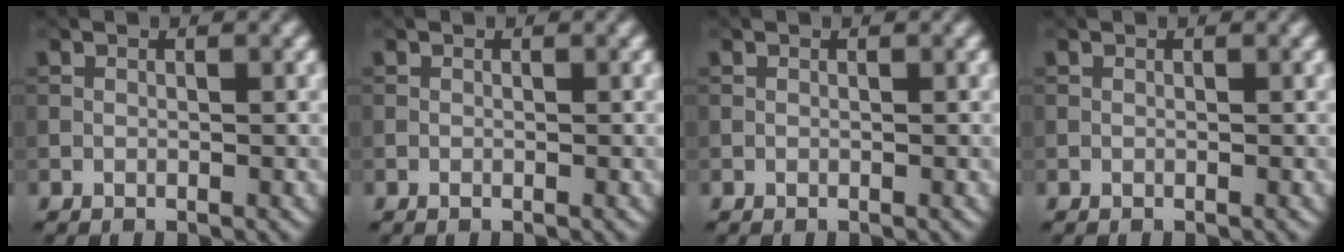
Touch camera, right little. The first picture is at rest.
{"total": 0.0}
{"total": 0.0}
{"total": 0.0}